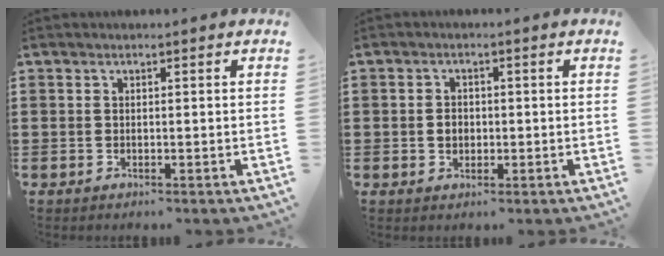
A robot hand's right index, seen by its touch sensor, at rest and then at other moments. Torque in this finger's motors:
{"motor_torque": [0.60, -0.32, 0.27, 0.05]}